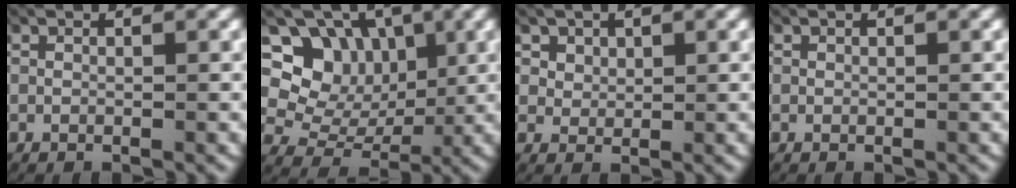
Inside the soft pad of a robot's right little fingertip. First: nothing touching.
{"total": 11.2, "force": [1.6, 9.6, 5.7], "torque": [-0.130, -0.031, 0.032]}
{"total": 2.4, "force": [1.1, 2.0, 0.7], "torque": [-0.026, -0.002, 0.022]}
{"total": 0.0}